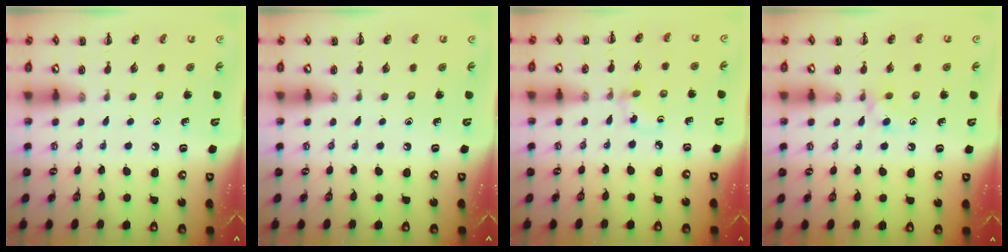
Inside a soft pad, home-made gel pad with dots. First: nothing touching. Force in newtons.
{"total": 0.0}
{"total": 2.8, "press": 2.5, "slide": 1.2}
{"total": 4.2, "press": 4.0, "slide": 1.3}